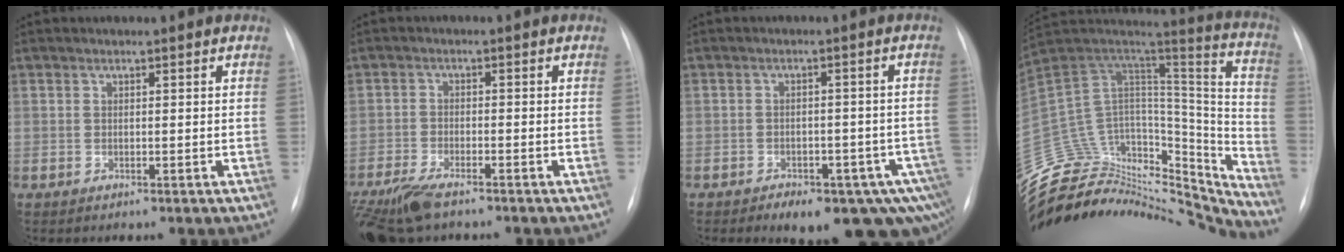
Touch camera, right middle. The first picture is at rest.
{"total": 8.5, "force": [-6.6, 2.2, 4.9], "torque": [-0.097, -0.021, -0.118]}
{"total": 14.7, "force": [-9.4, 6.8, 9.0], "torque": [-0.081, 0.013, -0.111]}
{"total": 39.2, "force": [-35.3, 11.5, 12.5], "torque": [-0.205, 0.013, -0.503]}